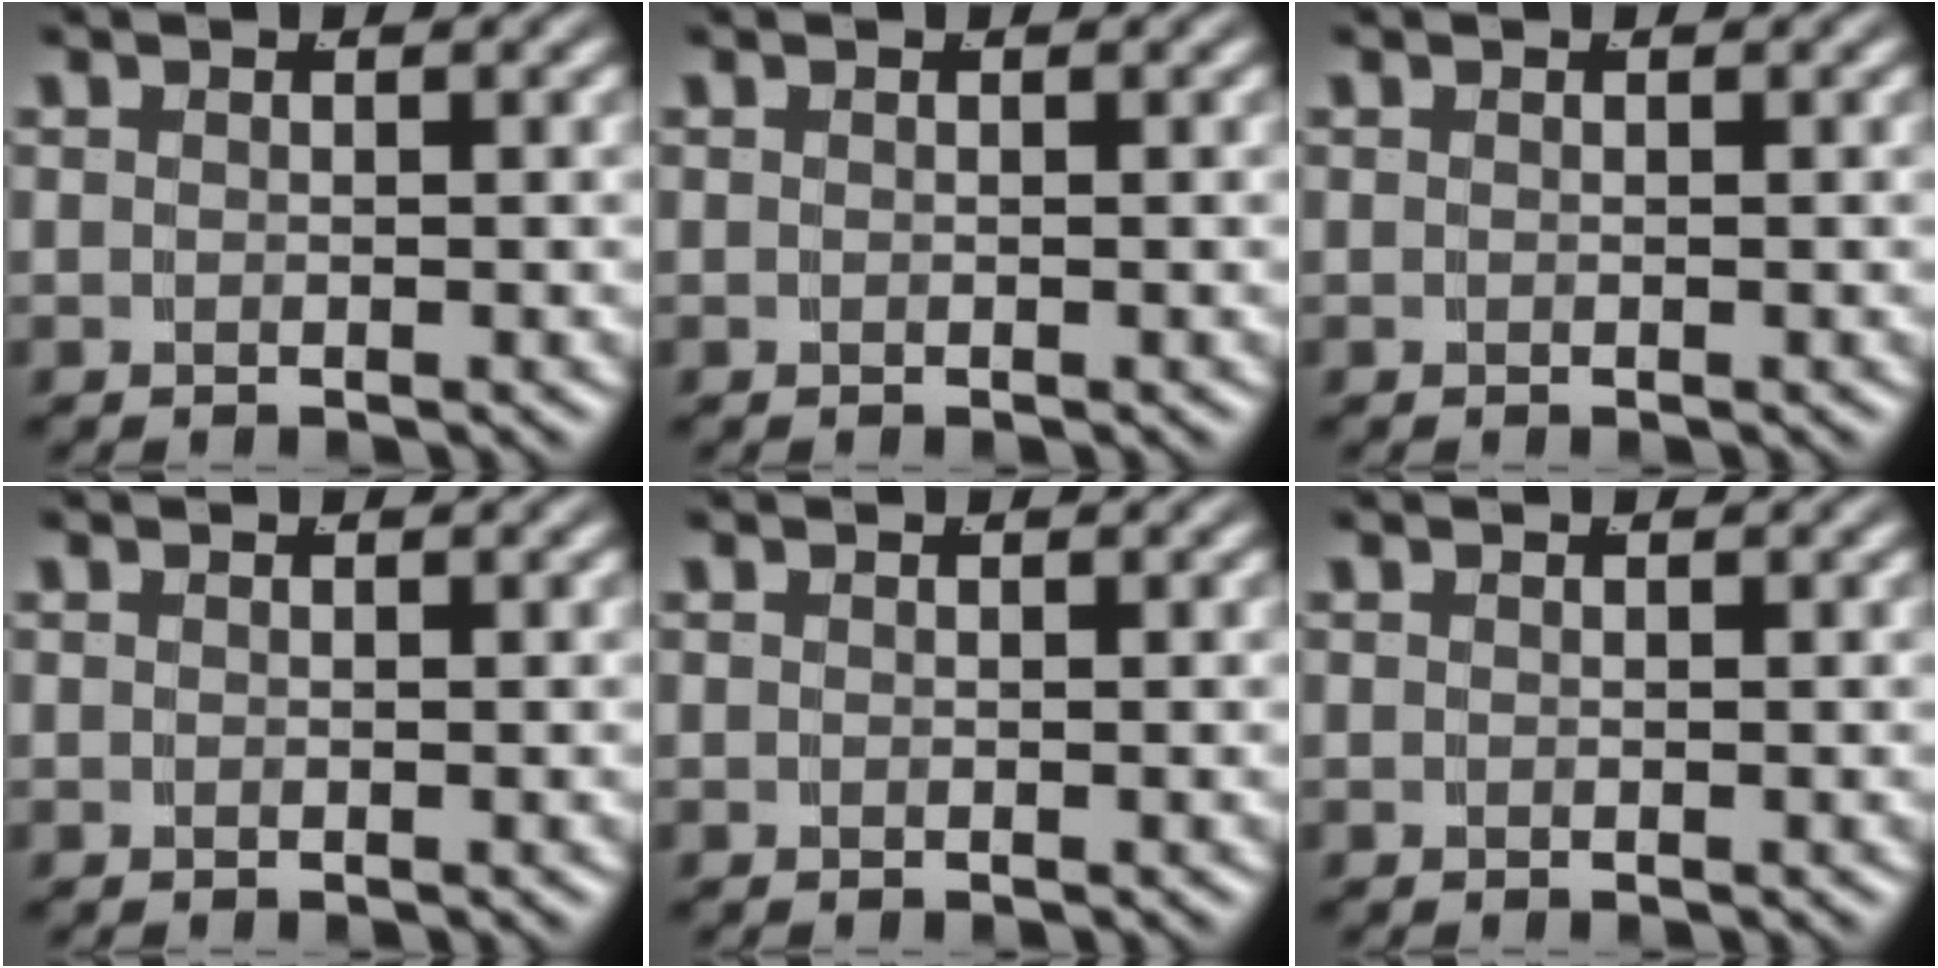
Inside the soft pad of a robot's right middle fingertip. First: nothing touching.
{"total": 0.0}
{"total": 0.0}
{"total": 0.0}
{"total": 0.0}
{"total": 0.0}